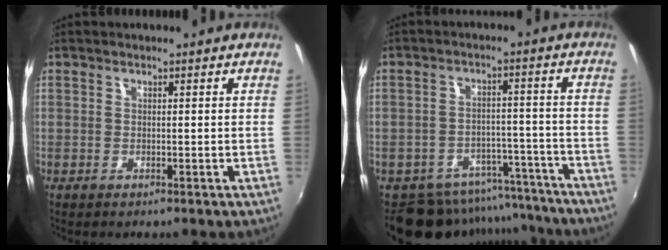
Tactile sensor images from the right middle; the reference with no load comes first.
{"total": 13.8, "force": [-12.4, 5.6, 2.5], "torque": [-0.047, 0.033, -0.157]}